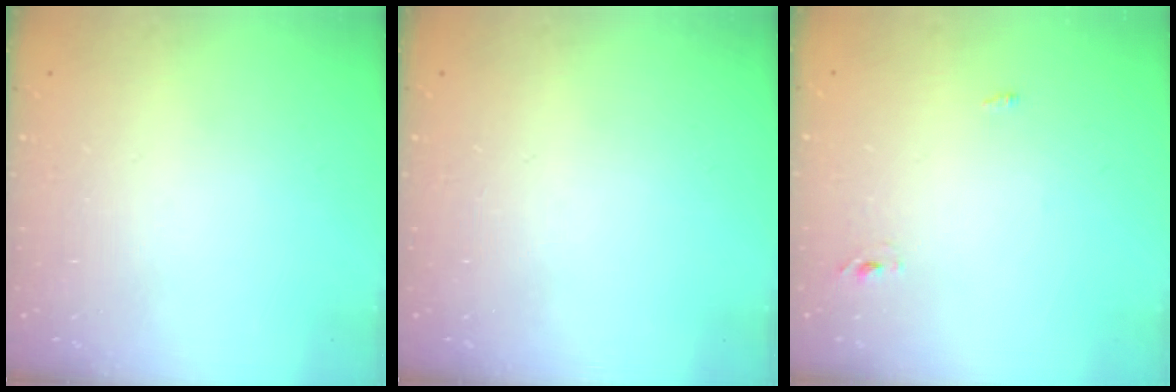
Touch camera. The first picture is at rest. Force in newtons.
{"total": 0.0}
{"total": 2.3, "press": 2.1, "slide": 1.0}